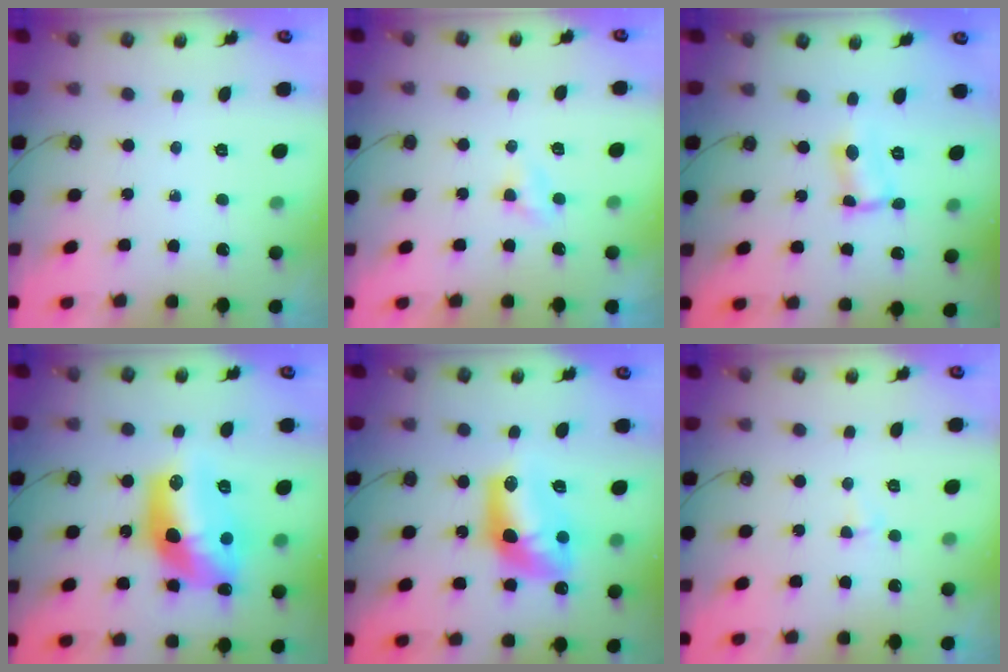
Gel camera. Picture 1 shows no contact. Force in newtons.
{"total": 2.7, "press": 2.6, "slide": 0.4}
{"total": 1.8, "press": 1.6, "slide": 0.7}
{"total": 18.7, "press": 18.6, "slide": 1.2}
{"total": 13.2, "press": 13.2, "slide": 0.8}
{"total": 2.4, "press": 2.4, "slide": 0.4}